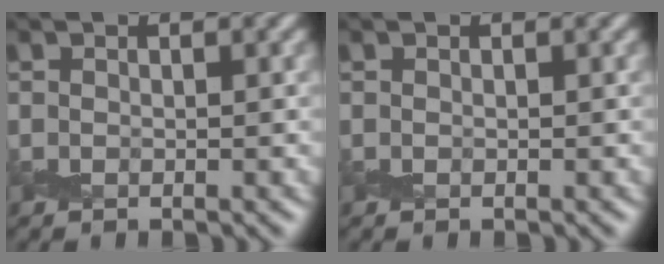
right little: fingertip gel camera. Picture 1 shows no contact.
{"total": 0.0}